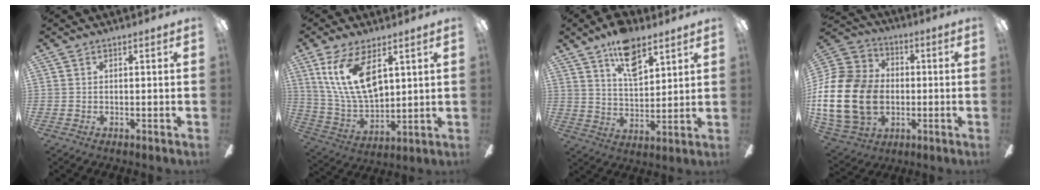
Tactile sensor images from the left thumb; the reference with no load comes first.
{"total": 15.6, "force": [7.5, 7.5, 11.5], "torque": [-0.251, -0.020, 0.133]}
{"total": 11.6, "force": [8.0, 5.2, 6.6], "torque": [-0.109, -0.032, 0.141]}
{"total": 23.0, "force": [-3.0, 17.2, 14.9], "torque": [-0.314, 0.027, -0.042]}